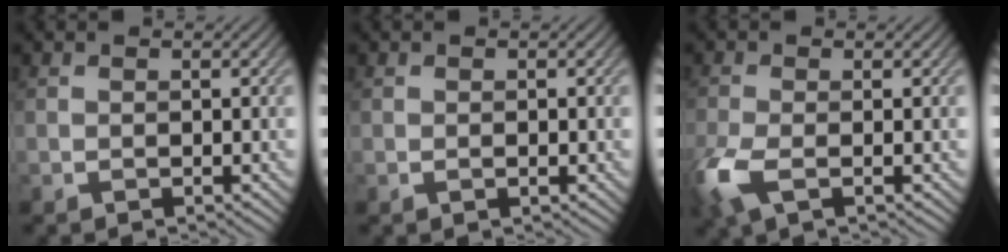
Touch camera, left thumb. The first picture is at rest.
{"total": 0.6, "force": [-0.2, 0.3, 0.5], "torque": [-0.010, -0.002, -0.002]}
{"total": 5.0, "force": [-2.1, 2.2, 4.1], "torque": [-0.110, -0.011, -0.047]}